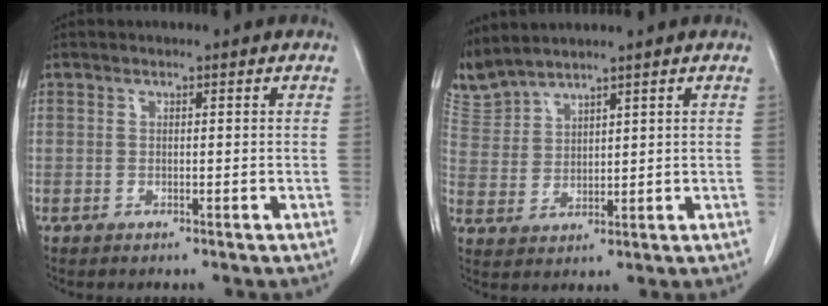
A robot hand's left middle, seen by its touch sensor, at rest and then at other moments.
{"total": 5.3, "force": [5.3, 0.2, 0.5], "torque": [-0.031, 0.010, 0.118]}